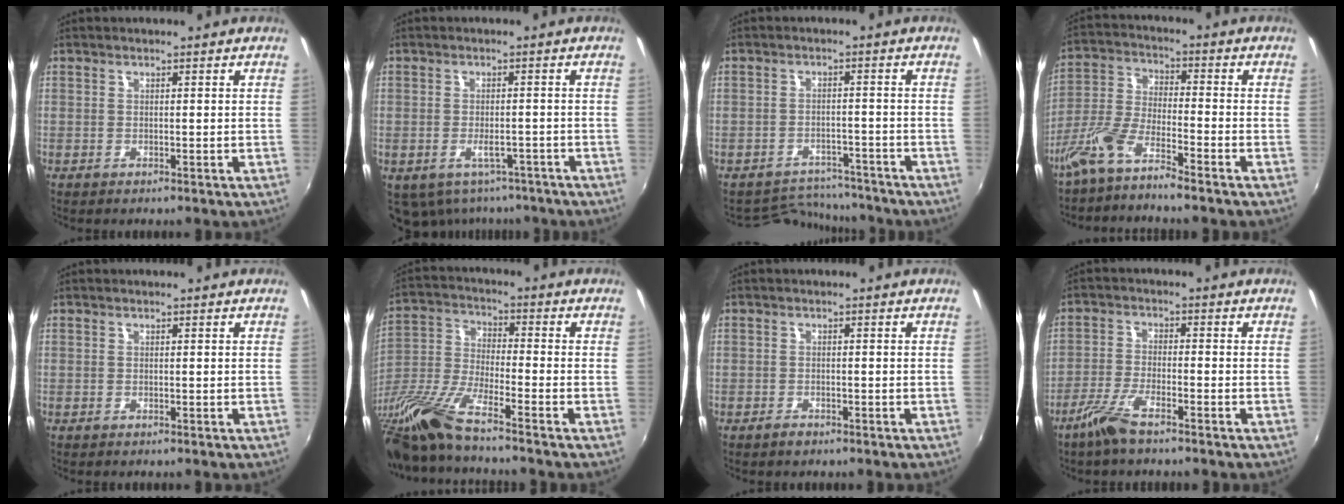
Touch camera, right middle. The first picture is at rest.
{"total": 7.7, "force": [-5.1, 4.7, 3.5], "torque": [-0.070, -0.010, -0.059]}
{"total": 7.9, "force": [-7.6, 2.3, 0.2], "torque": [-0.018, 0.013, -0.109]}
{"total": 7.1, "force": [-5.4, 0.8, 4.5], "torque": [-0.105, 0.004, -0.110]}
{"total": 0.0}
{"total": 13.5, "force": [-10.8, 0.6, 8.1], "torque": [-0.176, -0.027, -0.220]}
{"total": 1.3, "force": [-1.1, 0.7, 0.4], "torque": [-0.010, 0.000, -0.018]}
{"total": 6.1, "force": [-4.5, 1.0, 4.0], "torque": [-0.096, -0.007, -0.090]}